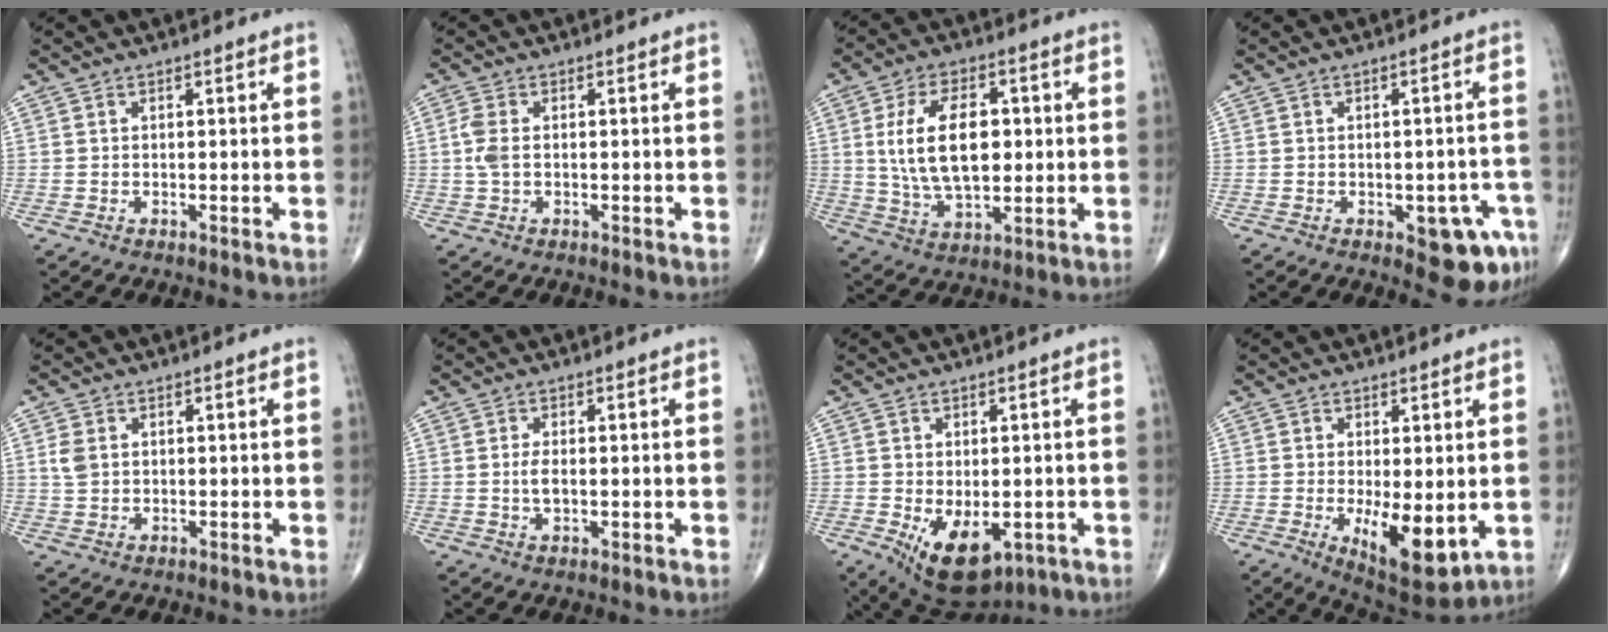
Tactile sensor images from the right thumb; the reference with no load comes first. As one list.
[{"total": 3.2, "force": [0.0, 1.7, 2.8], "torque": [-0.078, 0.005, -0.002]}, {"total": 15.0, "force": [1.8, 8.2, 12.4], "torque": [-0.211, -0.001, 0.037]}, {"total": 8.1, "force": [-3.5, 3.4, 6.5], "torque": [-0.053, 0.011, -0.035]}, {"total": 2.8, "force": [0.6, 1.9, 1.9], "torque": [-0.043, 0.002, 0.015]}, {"total": 2.6, "force": [0.1, 1.1, 2.3], "torque": [-0.048, -0.004, 0.000]}, {"total": 10.2, "force": [-3.2, 5.7, 7.9], "torque": [-0.110, -0.011, -0.030]}, {"total": 10.7, "force": [-2.0, 4.3, 9.5], "torque": [-0.134, -0.027, -0.016]}]